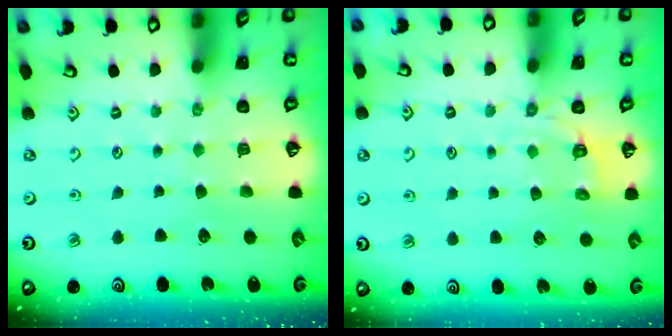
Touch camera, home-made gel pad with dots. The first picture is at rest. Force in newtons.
{"total": 2.7, "press": 1.4, "slide": 2.3}